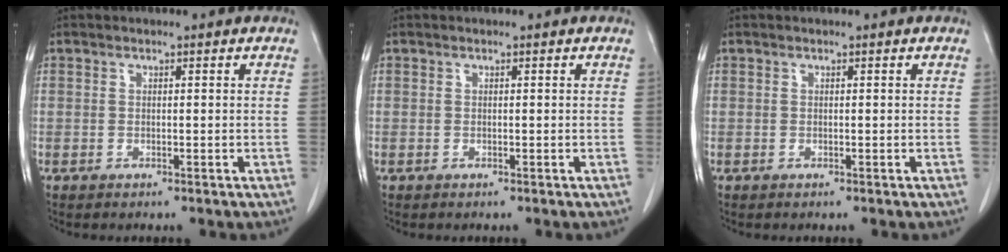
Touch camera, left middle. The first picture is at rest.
{"total": 0.0}
{"total": 0.0}